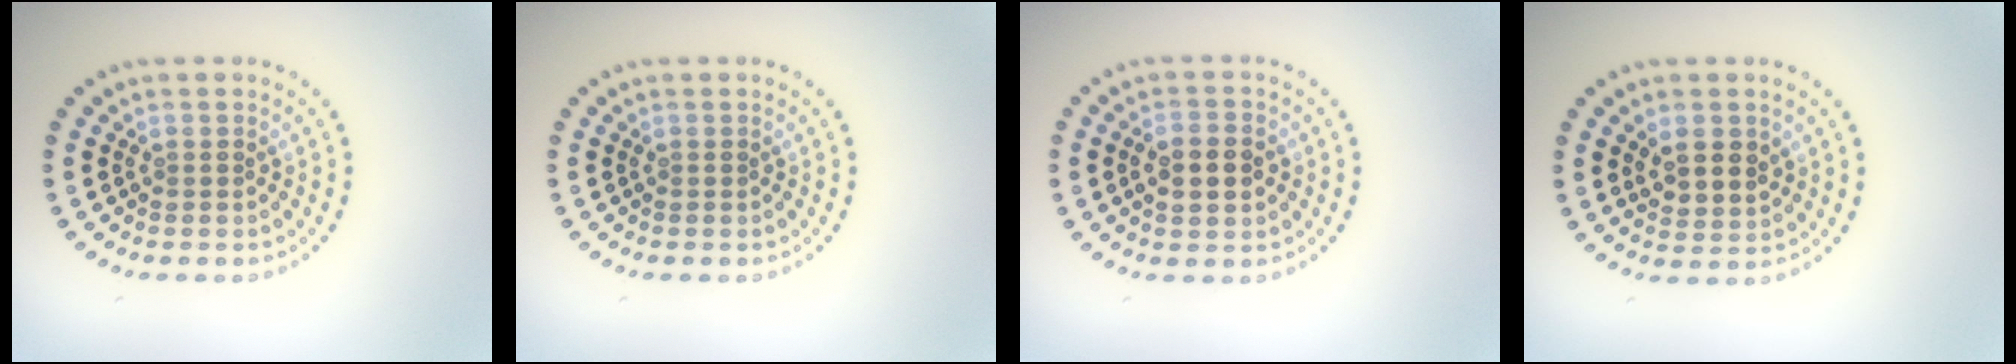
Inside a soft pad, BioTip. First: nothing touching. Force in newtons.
{"total": 0.0}
{"total": 3.8, "press": 3.8, "slide": 0.2}
{"total": 2.7, "press": 2.6, "slide": 1.0}